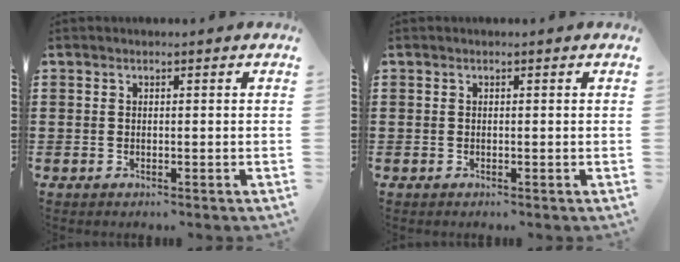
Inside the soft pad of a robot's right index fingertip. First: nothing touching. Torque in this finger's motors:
{"motor_torque": [-0.60, 0.52, 0.00, 0.00]}